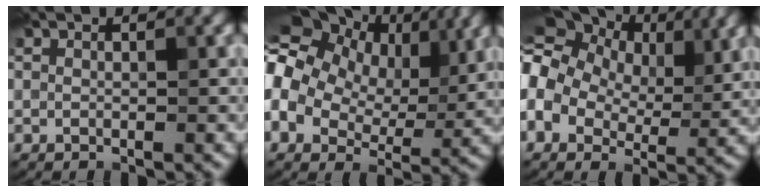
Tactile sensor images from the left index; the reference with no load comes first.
{"total": 14.2, "force": [3.9, 9.7, 9.6], "torque": [-0.189, 0.033, 0.072]}
{"total": 12.7, "force": [4.0, 8.7, 8.4], "torque": [-0.170, 0.038, 0.074]}